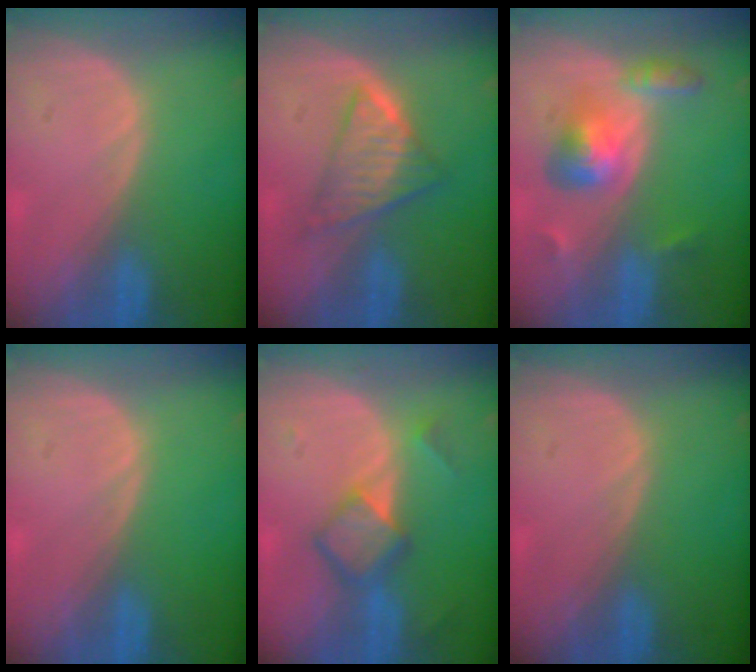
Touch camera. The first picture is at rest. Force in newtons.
{"total": 5.9, "press": 5.6, "slide": 2.0}
{"total": 6.2, "press": 5.6, "slide": 2.8}
{"total": 0.0}
{"total": 6.0, "press": 5.1, "slide": 3.1}
{"total": 0.0}